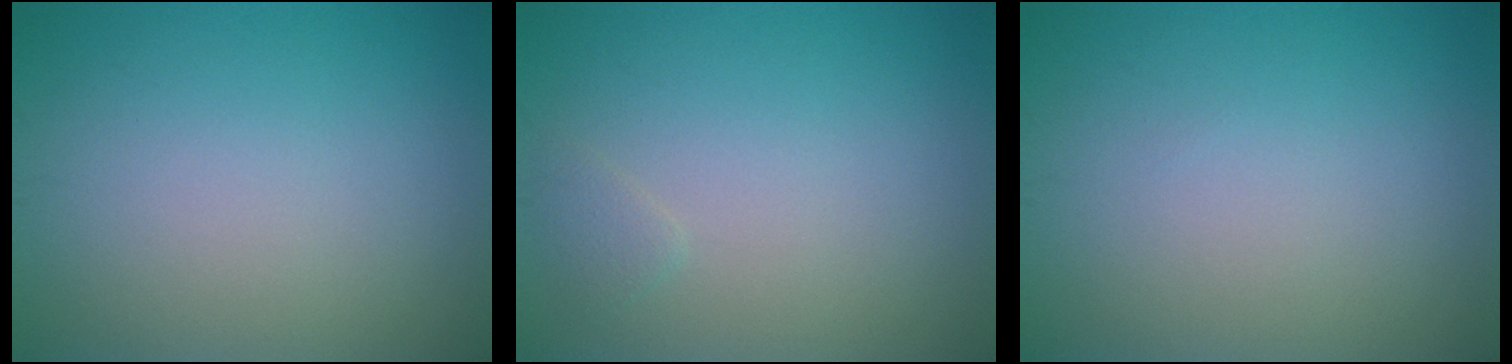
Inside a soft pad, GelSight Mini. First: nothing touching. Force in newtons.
{"total": 0.8, "press": 0.8, "slide": 0.1}
{"total": 0.0}